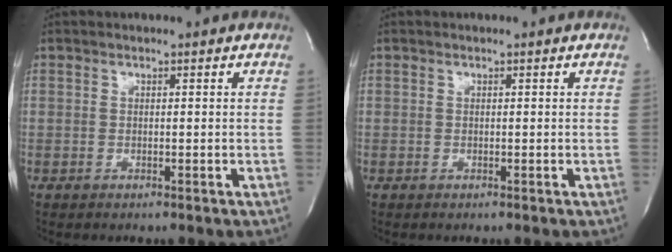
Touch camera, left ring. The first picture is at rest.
{"total": 0.0}